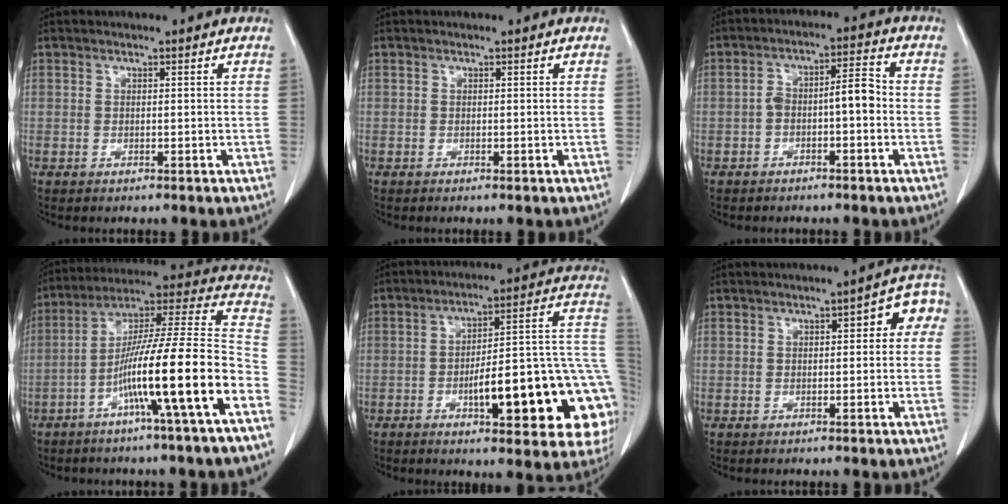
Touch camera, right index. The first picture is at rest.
{"total": 0.0}
{"total": 5.3, "force": [-1.4, 1.5, 4.9], "torque": [-0.084, 0.030, -0.021]}
{"total": 19.7, "force": [-8.2, -0.9, 17.9], "torque": [-0.269, 0.003, -0.144]}
{"total": 22.6, "force": [-6.2, 5.0, 21.2], "torque": [-0.186, 0.032, -0.073]}
{"total": 4.8, "force": [0.9, 2.0, 4.3], "torque": [-0.044, 0.032, 0.006]}